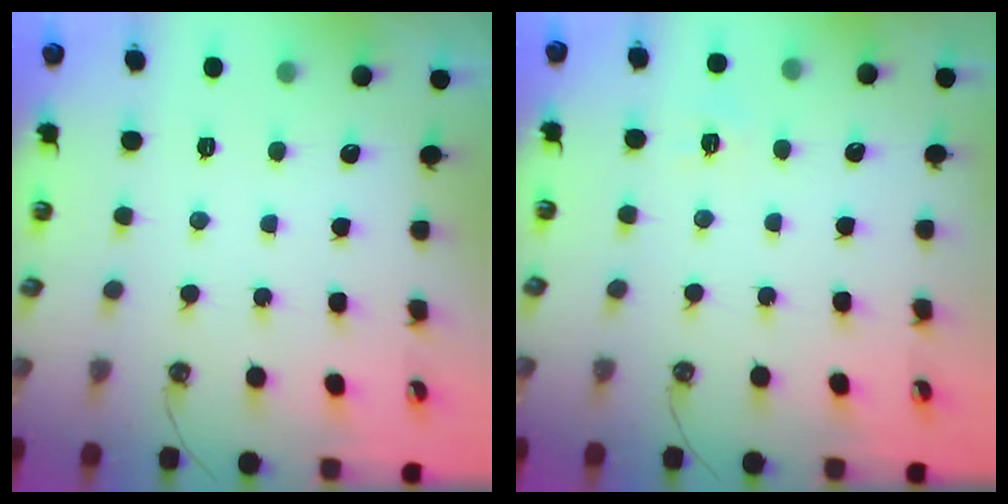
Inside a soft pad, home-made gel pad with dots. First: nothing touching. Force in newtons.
{"total": 5.6, "press": 5.6, "slide": 0.5}